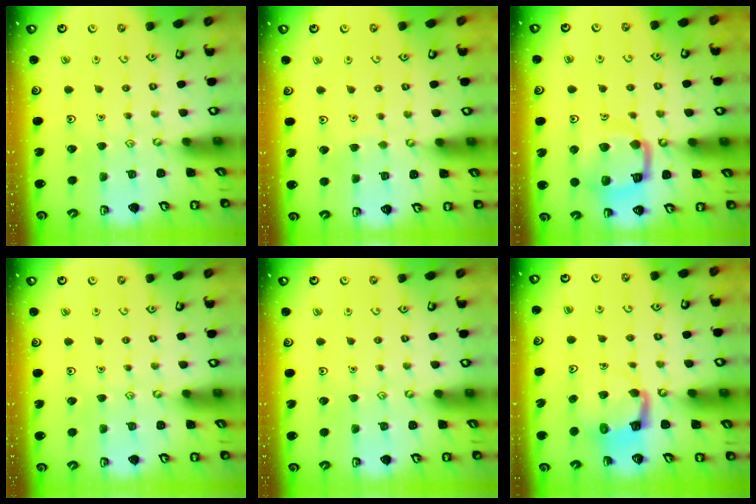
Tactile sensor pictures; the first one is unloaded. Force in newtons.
{"total": 1.4, "press": 1.4, "slide": 0.1}
{"total": 14.5, "press": 14.4, "slide": 1.5}
{"total": 0.0}
{"total": 0.0}
{"total": 4.6, "press": 4.5, "slide": 0.4}